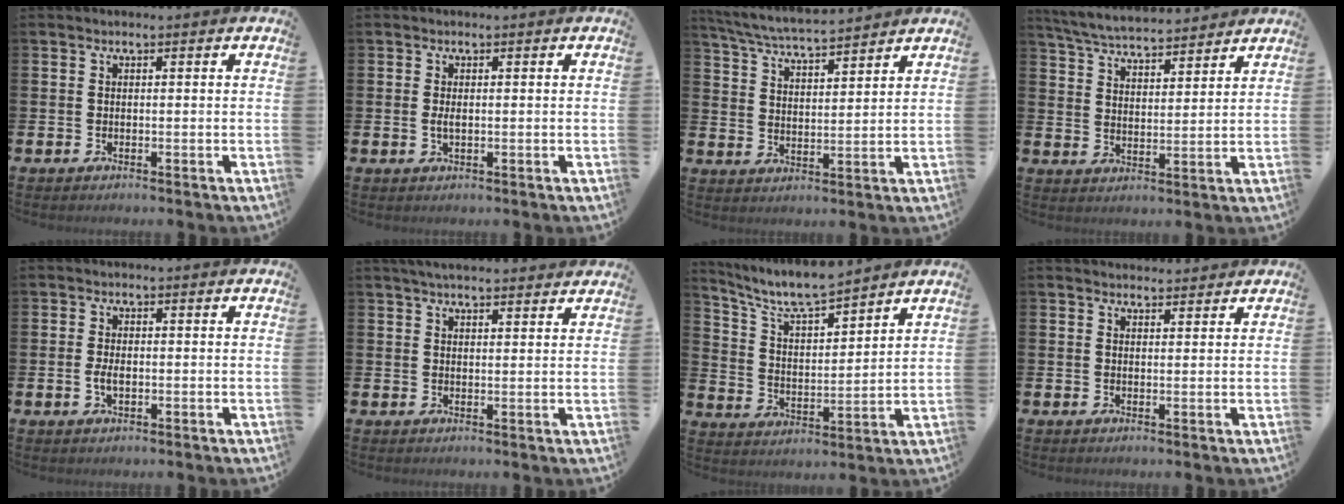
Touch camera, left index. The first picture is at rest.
{"total": 1.3, "force": [0.0, 0.6, 1.2], "torque": [-0.021, 0.001, -0.002]}
{"total": 5.8, "force": [5.6, 0.2, 1.3], "torque": [-0.048, -0.032, 0.099]}
{"total": 5.7, "force": [5.6, 0.7, 0.9], "torque": [-0.041, -0.033, 0.100]}
{"total": 2.2, "force": [-0.3, 1.1, 1.8], "torque": [-0.032, 0.002, -0.007]}
{"total": 3.4, "force": [3.2, 0.5, 1.0], "torque": [-0.021, -0.009, 0.059]}
{"total": 7.5, "force": [7.0, 1.0, 2.5], "torque": [-0.079, -0.044, 0.122]}
{"total": 2.0, "force": [1.9, 0.4, 0.0], "torque": [0.007, -0.009, 0.033]}